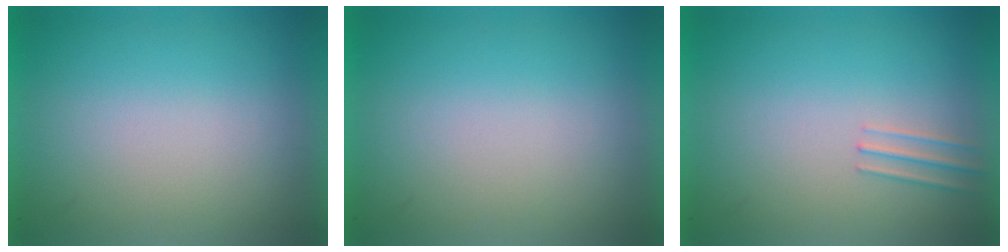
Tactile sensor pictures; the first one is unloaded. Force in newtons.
{"total": 0.0}
{"total": 1.0}